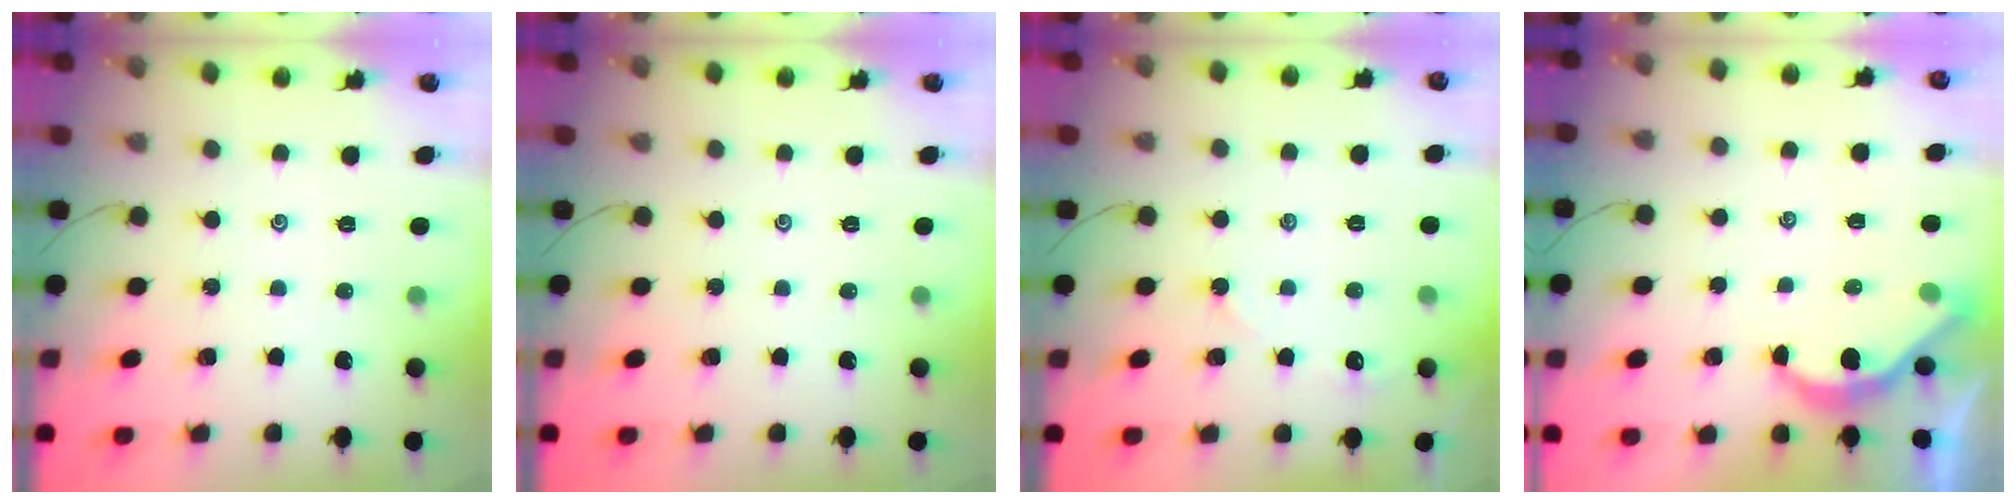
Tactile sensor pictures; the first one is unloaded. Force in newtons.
{"total": 0.0}
{"total": 2.9, "press": 2.8, "slide": 0.3}
{"total": 4.1, "press": 4.1, "slide": 0.4}